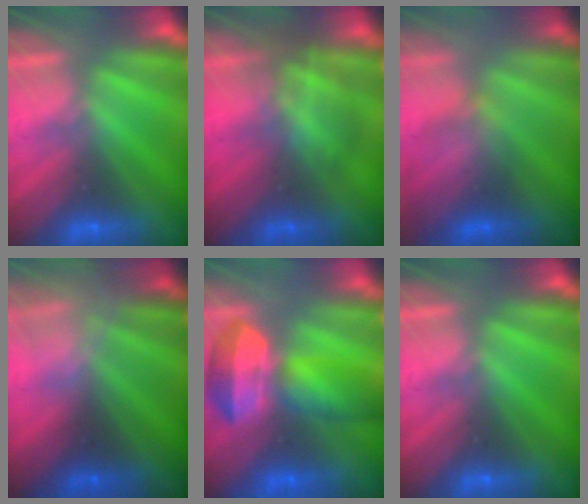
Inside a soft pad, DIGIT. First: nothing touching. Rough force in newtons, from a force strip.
{"total": 2.9}
{"total": 3.9}
{"total": 2.3}
{"total": 6.9}
{"total": 0.0}